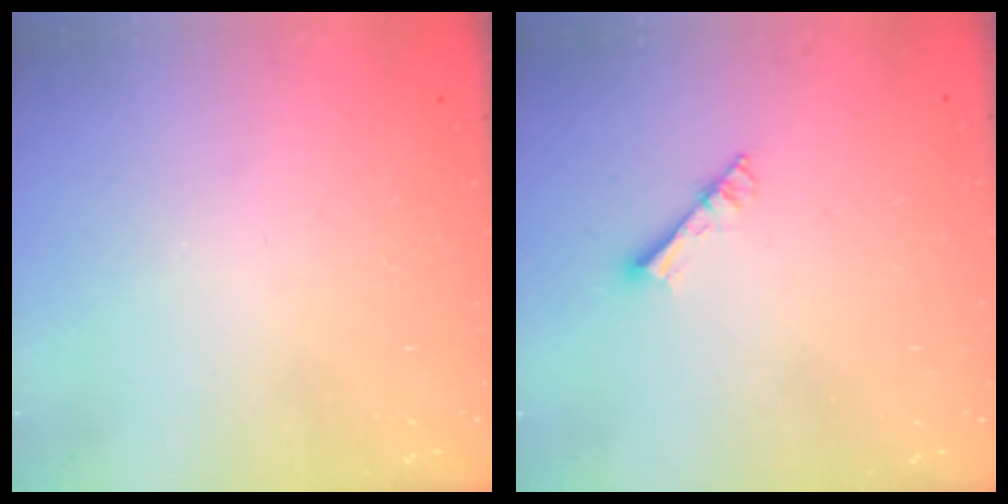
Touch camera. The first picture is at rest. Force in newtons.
{"total": 4.1, "press": 4.1, "slide": 0.4}